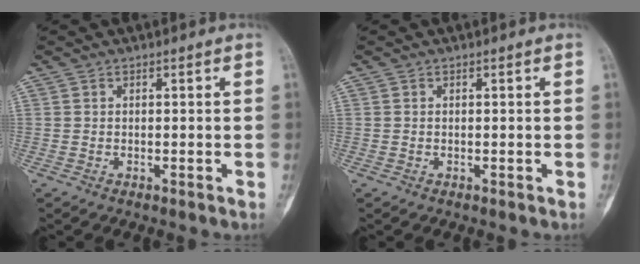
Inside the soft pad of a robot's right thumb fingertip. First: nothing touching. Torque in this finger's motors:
{"motor_torque": [0.43, 0.37, 0.01, 0.03, 0.07]}